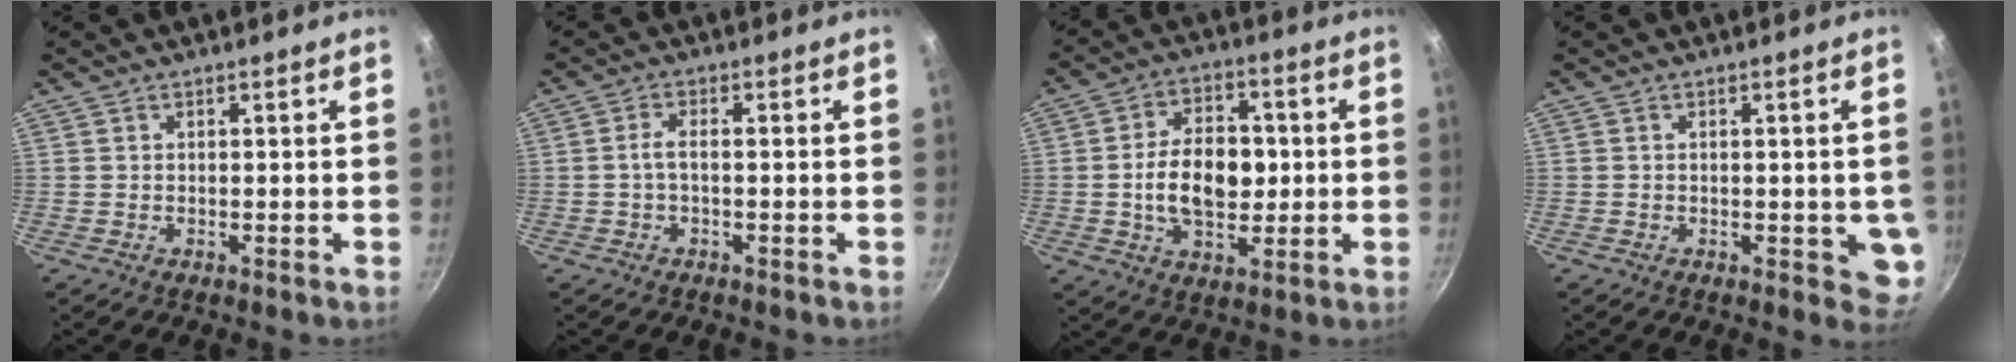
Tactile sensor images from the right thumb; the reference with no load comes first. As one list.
[{"total": 2.4, "force": [-0.6, 0.8, 2.2], "torque": [-0.054, 0.012, -0.015]}, {"total": 13.1, "force": [-0.2, 8.5, 10.0], "torque": [-0.138, 0.012, -0.009]}, {"total": 5.5, "force": [-0.7, 2.7, 4.8], "torque": [-0.028, -0.005, -0.007]}]